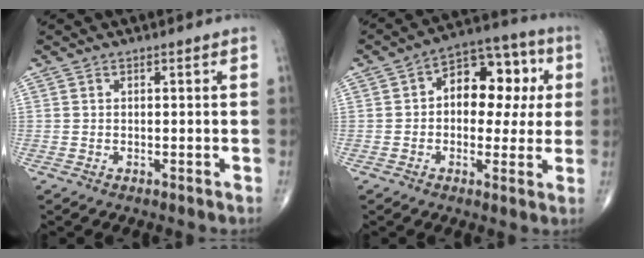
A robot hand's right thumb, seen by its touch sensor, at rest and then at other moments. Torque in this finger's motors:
{"motor_torque": [-0.09, 0.88, 0.31, 0.19, 0.07]}